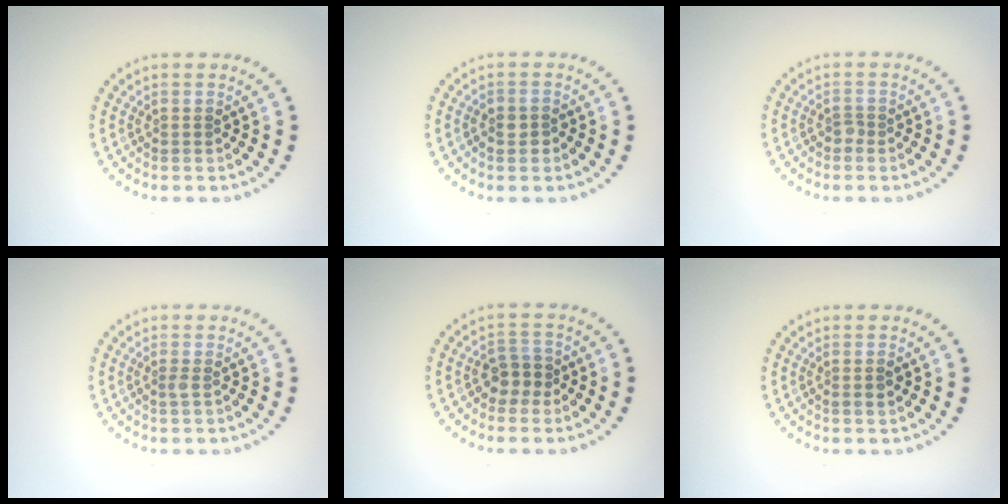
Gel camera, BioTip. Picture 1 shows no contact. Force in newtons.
{"total": 1.5, "press": 1.4, "slide": 0.5}
{"total": 0.8, "press": 0.5, "slide": 0.6}
{"total": 0.6, "press": 0.5, "slide": 0.3}
{"total": 2.1, "press": 2.0, "slide": 0.7}
{"total": 1.0, "press": 1.0, "slide": 0.4}